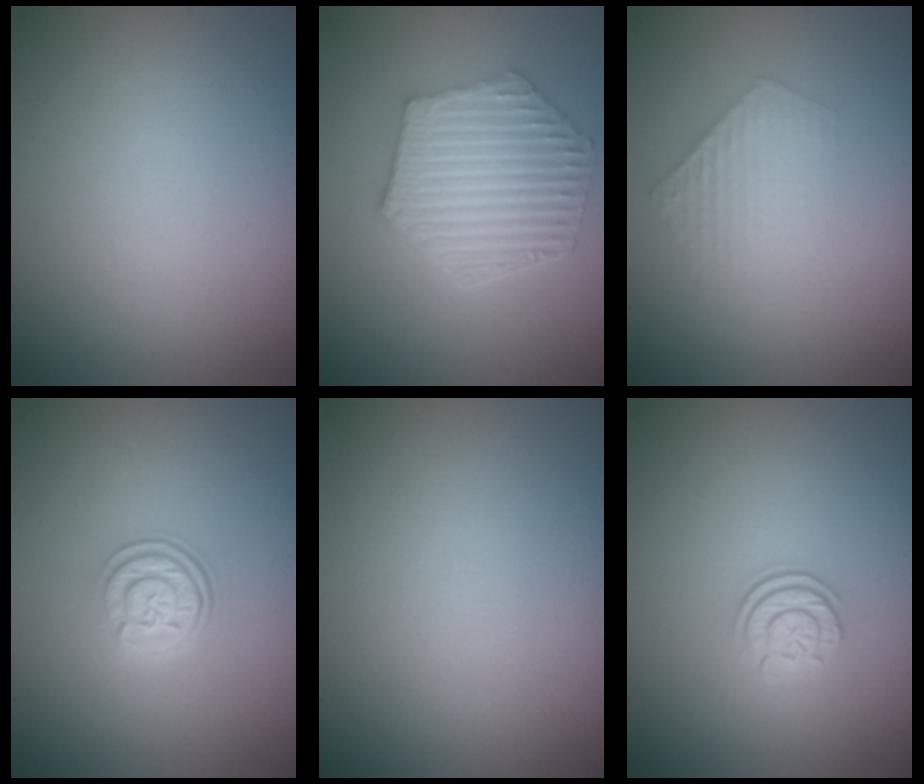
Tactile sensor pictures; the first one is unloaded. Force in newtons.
{"total": 6.5, "press": 4.9, "slide": 4.3}
{"total": 1.9, "press": 1.9, "slide": 0.3}
{"total": 3.0, "press": 2.4, "slide": 1.8}
{"total": 0.0}
{"total": 2.4, "press": 1.8, "slide": 1.6}